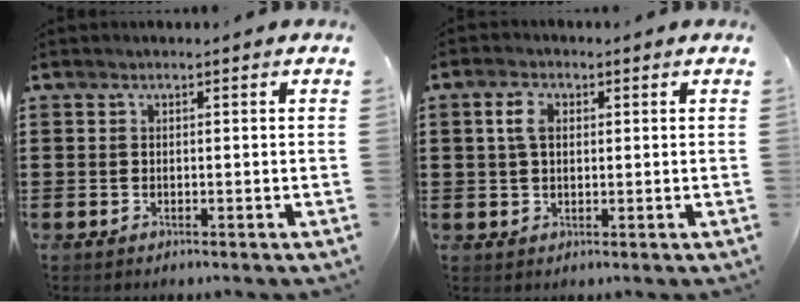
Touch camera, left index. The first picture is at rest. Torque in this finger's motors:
{"motor_torque": [0.80, 0.75, 0.25, -0.01]}